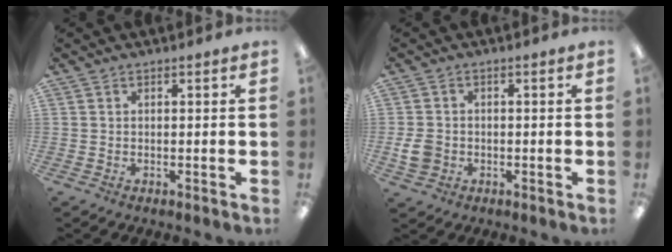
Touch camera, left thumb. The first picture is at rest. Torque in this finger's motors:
{"motor_torque": [-0.64, 0.58, 0.30, -0.24, 0.00]}